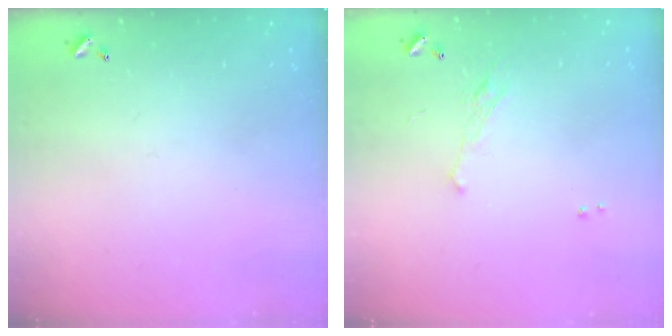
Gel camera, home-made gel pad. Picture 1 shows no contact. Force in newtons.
{"total": 2.0, "press": 1.9, "slide": 0.7}